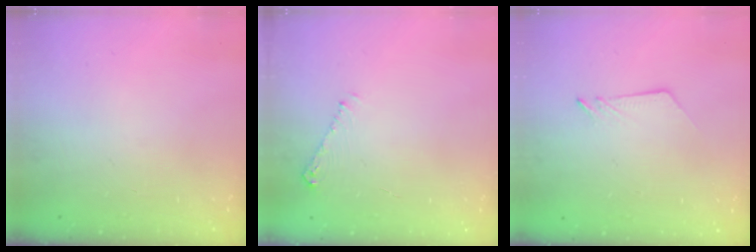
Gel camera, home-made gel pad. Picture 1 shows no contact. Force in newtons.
{"total": 4.7, "press": 4.7, "slide": 0.7}
{"total": 2.5, "press": 2.5, "slide": 0.2}